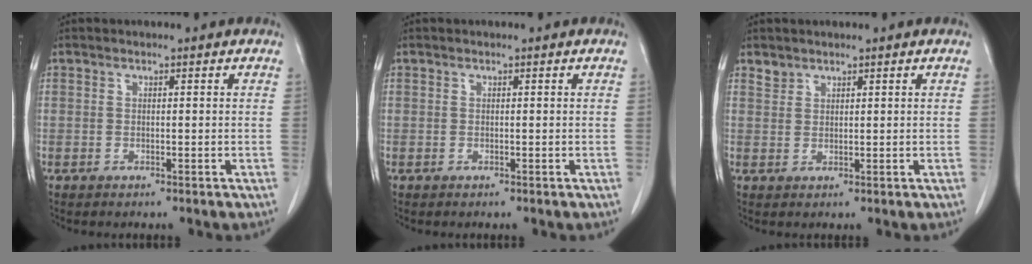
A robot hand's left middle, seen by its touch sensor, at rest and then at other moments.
{"total": 0.0}
{"total": 1.4, "force": [1.2, 0.6, -0.1], "torque": [0.006, 0.003, 0.023]}